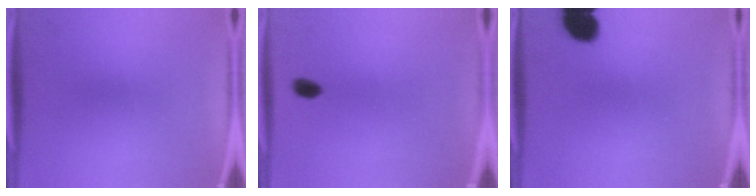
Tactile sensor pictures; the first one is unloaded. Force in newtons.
{"total": 2.4}
{"total": 7.4}